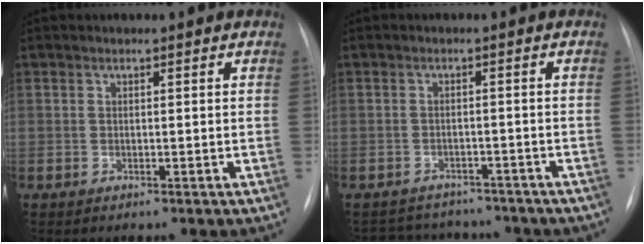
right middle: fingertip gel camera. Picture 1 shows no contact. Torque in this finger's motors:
{"motor_torque": [-0.47, -0.76, -0.04, -0.01]}